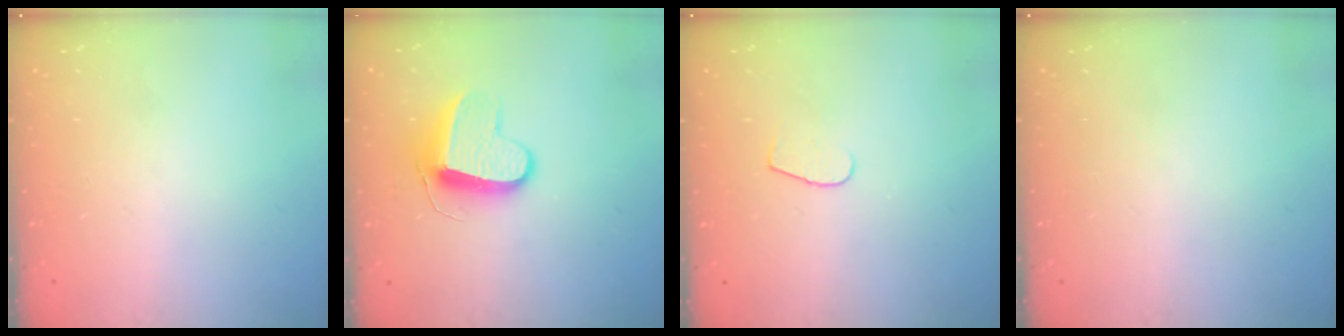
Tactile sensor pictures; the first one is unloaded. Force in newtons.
{"total": 9.9, "press": 9.9, "slide": 0.2}
{"total": 4.6, "press": 4.5, "slide": 0.4}
{"total": 0.0}